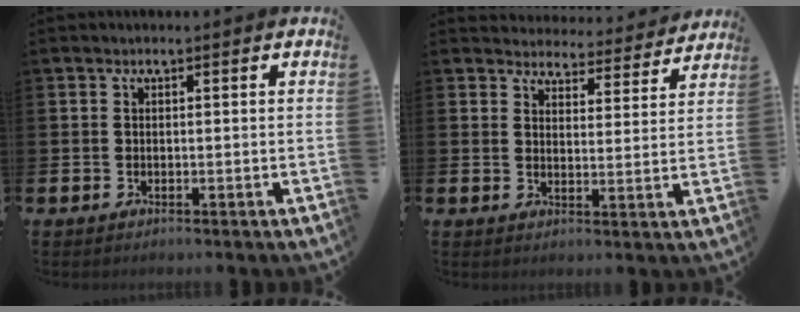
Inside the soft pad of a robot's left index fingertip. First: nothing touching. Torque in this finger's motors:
{"motor_torque": [0.80, -1.34, 0.19, -0.02]}